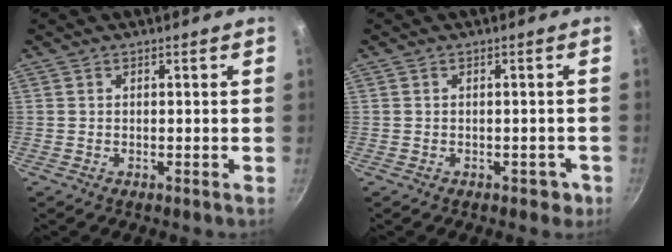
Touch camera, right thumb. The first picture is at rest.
{"total": 2.3, "force": [-1.1, 1.7, 1.2], "torque": [0.005, 0.020, 0.002]}